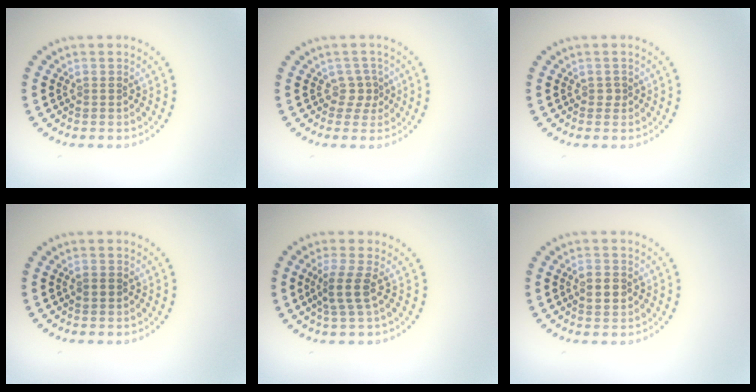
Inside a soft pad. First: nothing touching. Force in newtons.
{"total": 1.5, "press": 1.1, "slide": 1.1}
{"total": 0.6, "press": 0.5, "slide": 0.3}
{"total": 1.3, "press": 1.3, "slide": 0.2}
{"total": 2.5, "press": 2.0, "slide": 1.5}
{"total": 2.5, "press": 2.5, "slide": 0.0}